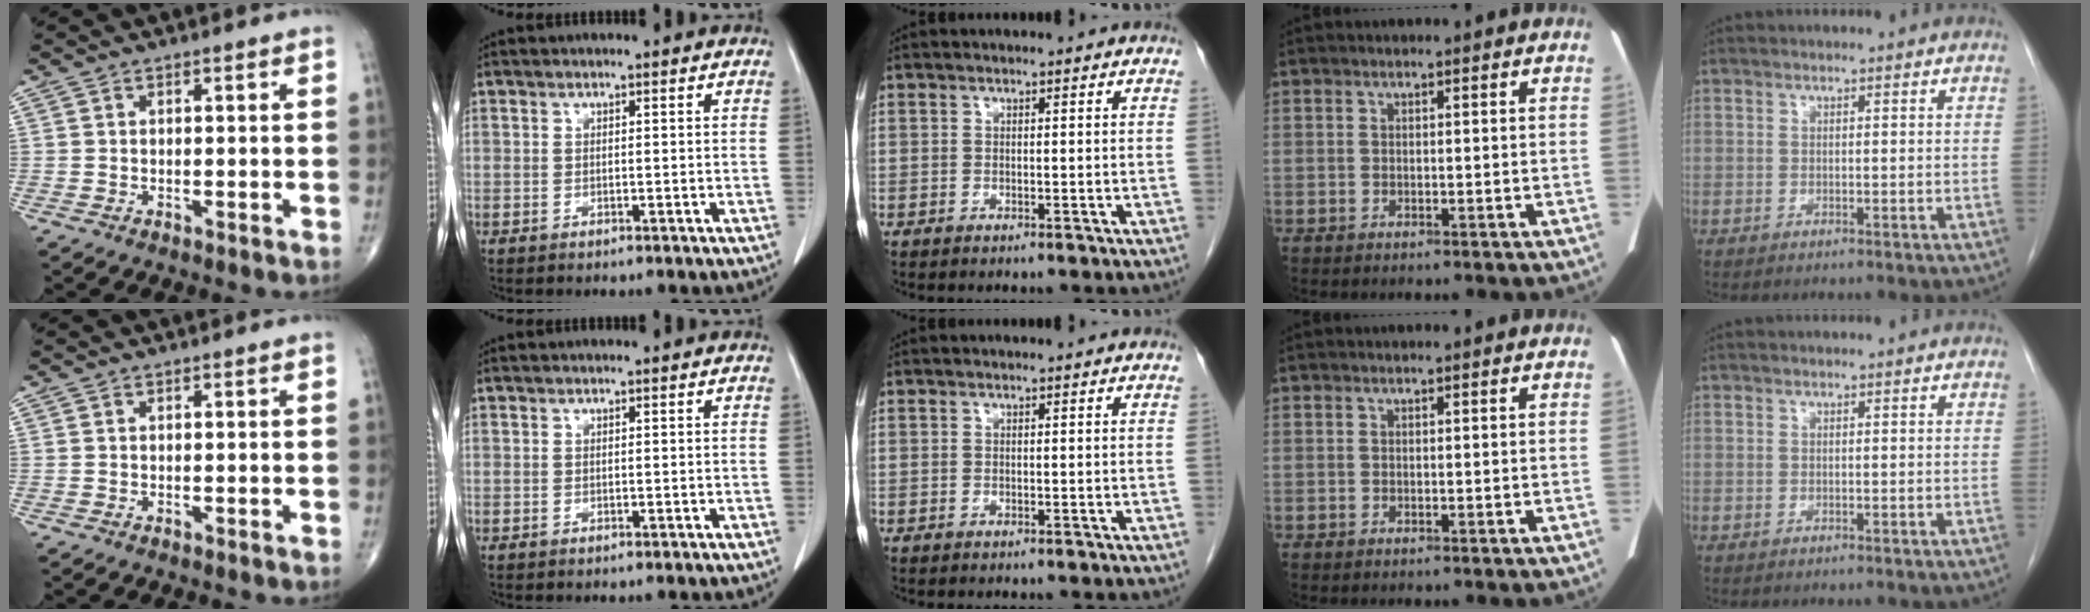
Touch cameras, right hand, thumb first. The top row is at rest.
{}